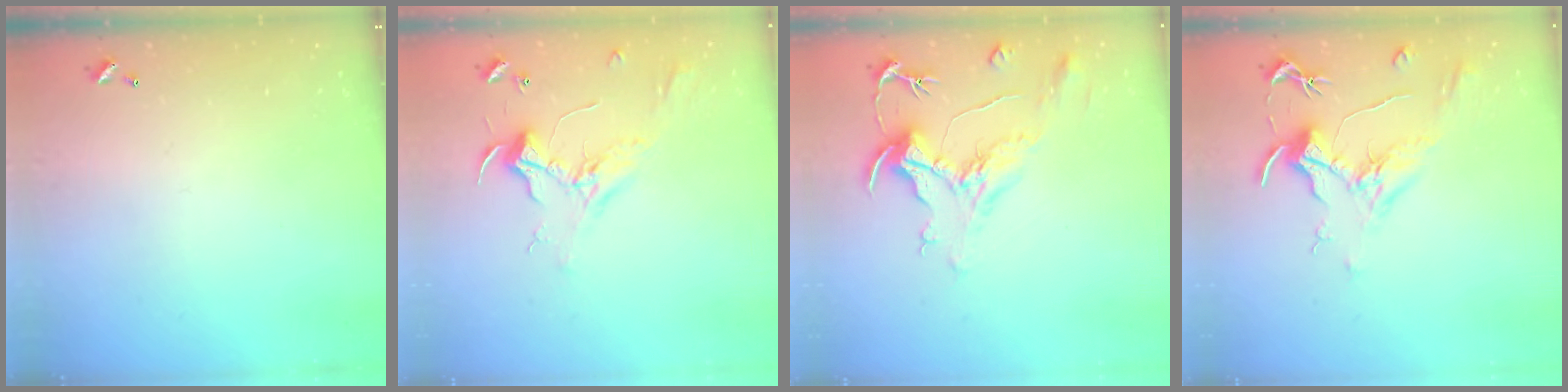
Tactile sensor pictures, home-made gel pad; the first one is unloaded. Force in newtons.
{"total": 2.3, "press": 2.2, "slide": 0.6}
{"total": 2.2, "press": 1.8, "slide": 1.3}
{"total": 1.9, "press": 1.7, "slide": 0.9}